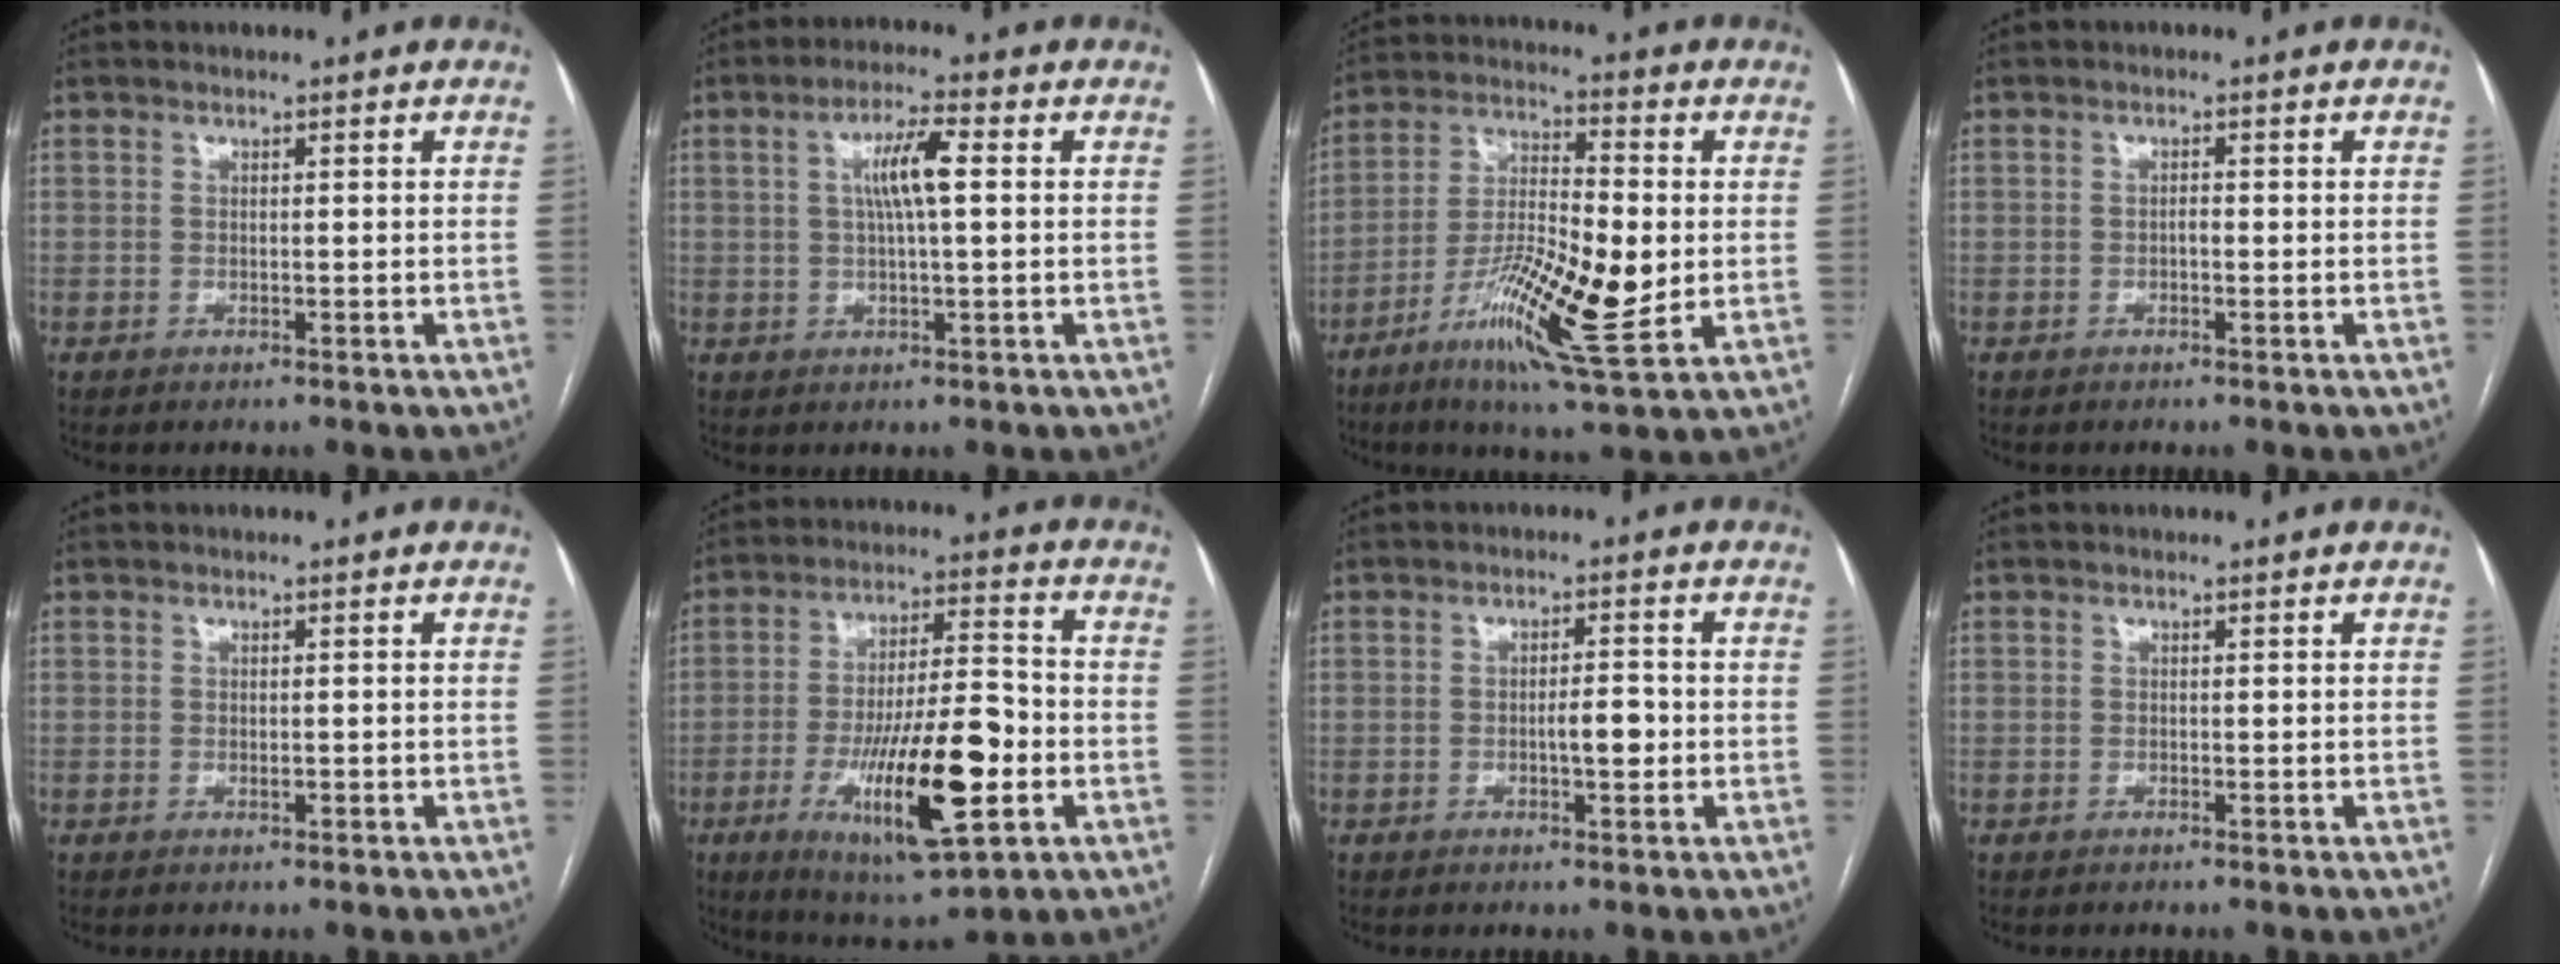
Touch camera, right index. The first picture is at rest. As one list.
[{"total": 6.2, "force": [1.2, 0.7, 6.0], "torque": [-0.113, 0.010, 0.021]}, {"total": 16.3, "force": [-4.3, 2.9, 15.5], "torque": [-0.292, -0.014, -0.071]}, {"total": 0.9, "force": [-0.3, 0.3, 0.8], "torque": [-0.013, 0.003, -0.006]}, {"total": 0.8, "force": [-0.2, 0.3, 0.7], "torque": [-0.011, -0.001, -0.001]}, {"total": 18.3, "force": [-5.5, 3.8, 17.0], "torque": [-0.304, -0.010, -0.082]}, {"total": 3.5, "force": [-0.7, 0.9, 3.3], "torque": [-0.051, 0.002, -0.009]}, {"total": 0.0}]